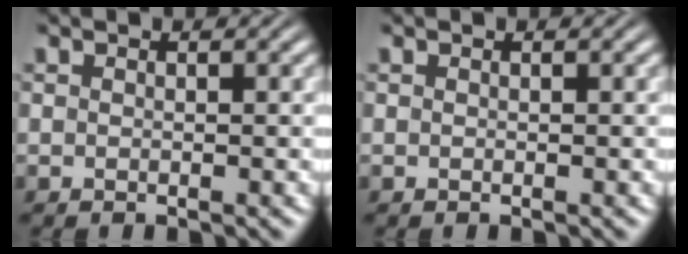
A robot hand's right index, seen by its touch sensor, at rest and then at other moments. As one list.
[{"total": 0.0}]